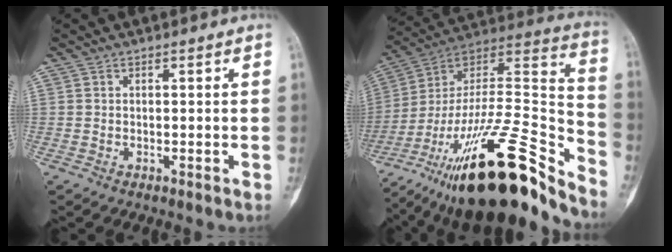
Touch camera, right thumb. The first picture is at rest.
{"total": 33.2, "force": [-22.2, 8.7, 23.1], "torque": [-0.332, 0.083, -0.371]}